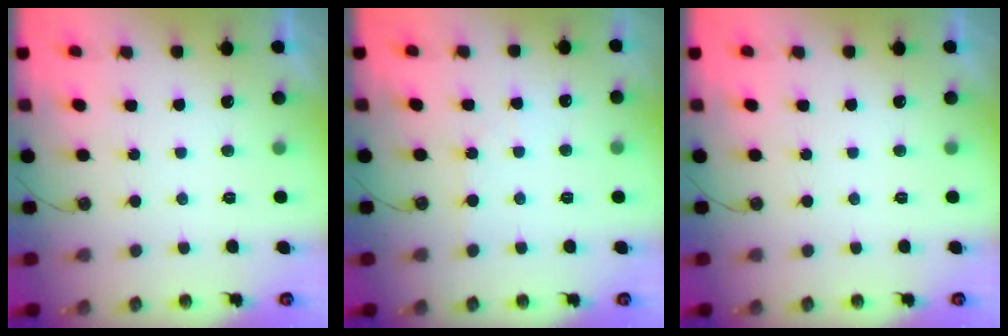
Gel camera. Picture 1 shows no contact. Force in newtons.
{"total": 2.5, "press": 2.5, "slide": 0.4}
{"total": 0.0}